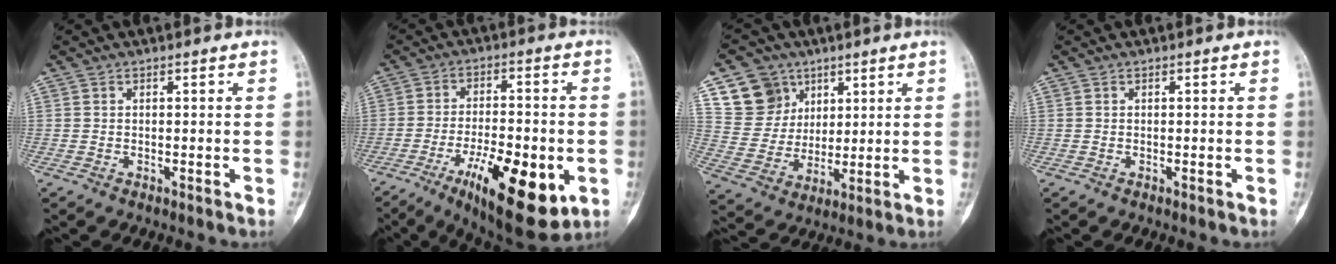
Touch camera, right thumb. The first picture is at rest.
{"total": 18.7, "force": [-6.9, 6.8, 16.0], "torque": [-0.229, 0.007, -0.094]}
{"total": 11.5, "force": [6.1, 9.4, 2.6], "torque": [-0.014, -0.029, 0.126]}
{"total": 0.0}